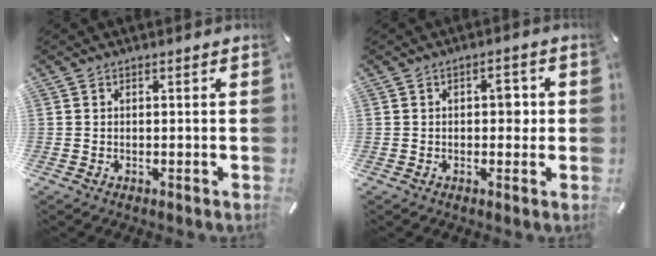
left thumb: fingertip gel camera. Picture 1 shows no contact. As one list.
[{"total": 3.7, "force": [0.3, 2.2, 3.0], "torque": [-0.027, -0.003, -0.005]}]